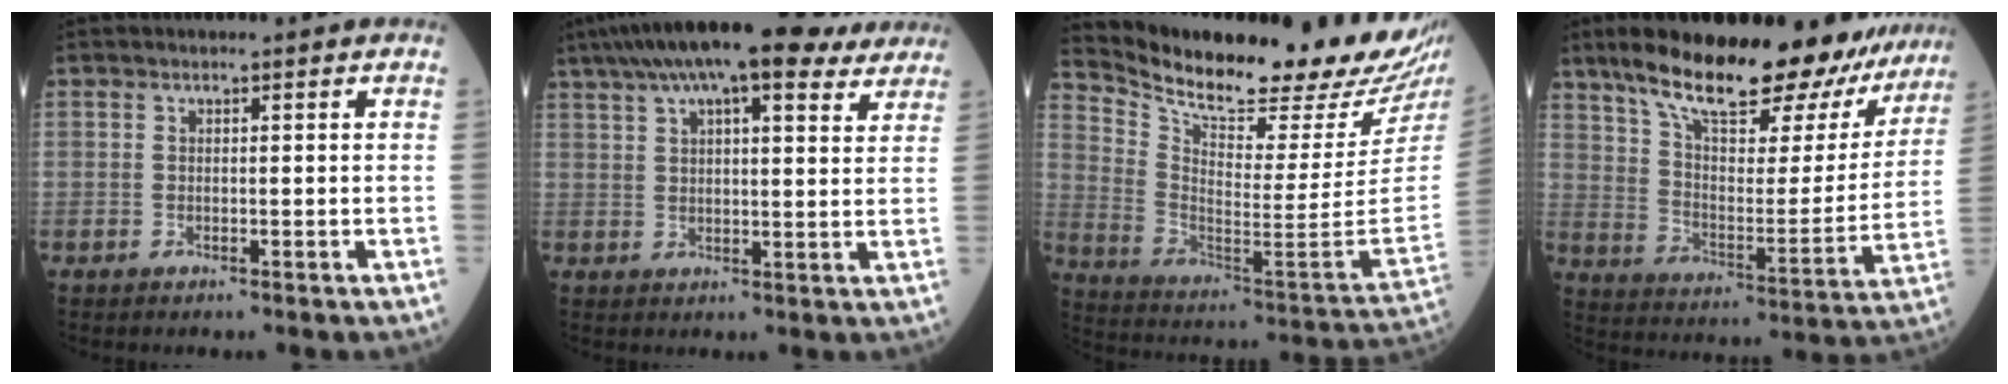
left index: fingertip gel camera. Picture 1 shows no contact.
{"total": 19.3, "force": [14.5, 4.7, 11.8], "torque": [-0.209, 0.061, 0.204]}
{"total": 27.6, "force": [24.0, 3.3, 13.2], "torque": [-0.236, -0.091, 0.339]}
{"total": 27.4, "force": [21.8, 8.0, 14.5], "torque": [-0.223, 0.004, 0.302]}